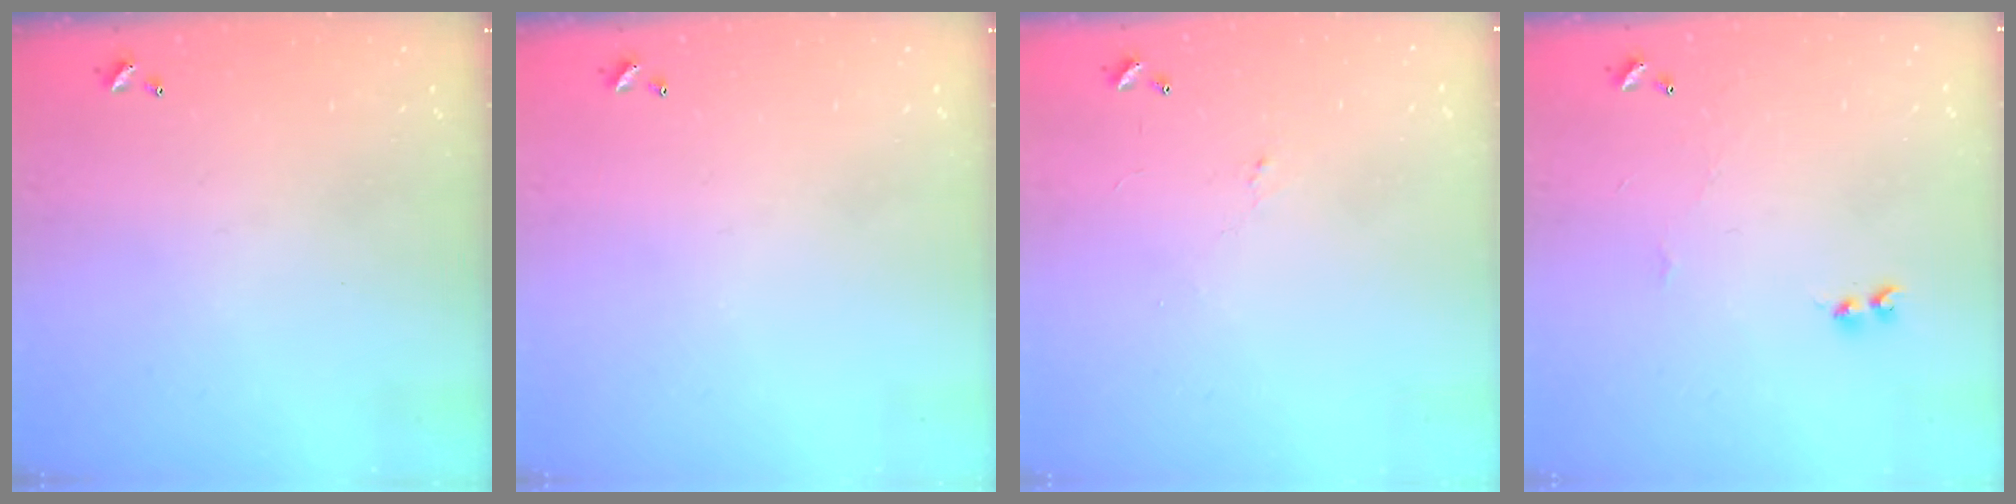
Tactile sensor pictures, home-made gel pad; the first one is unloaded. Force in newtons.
{"total": 0.0}
{"total": 0.7, "press": 0.4, "slide": 0.6}
{"total": 2.1, "press": 2.1, "slide": 0.5}